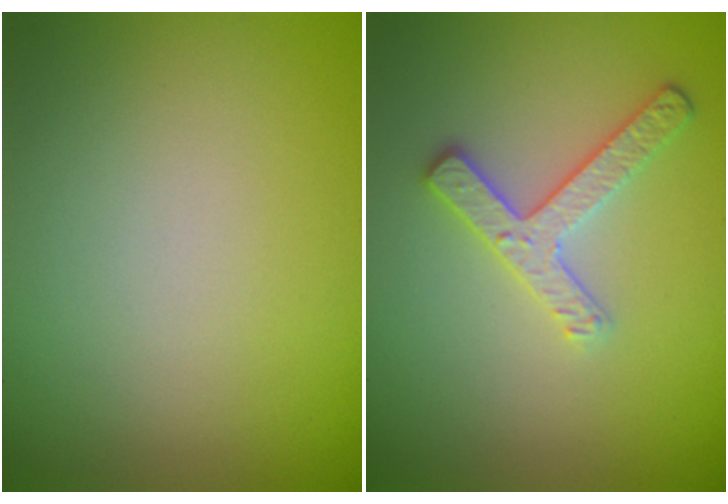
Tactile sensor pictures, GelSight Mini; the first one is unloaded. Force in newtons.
{"total": 2.5, "press": 2.4, "slide": 0.8}